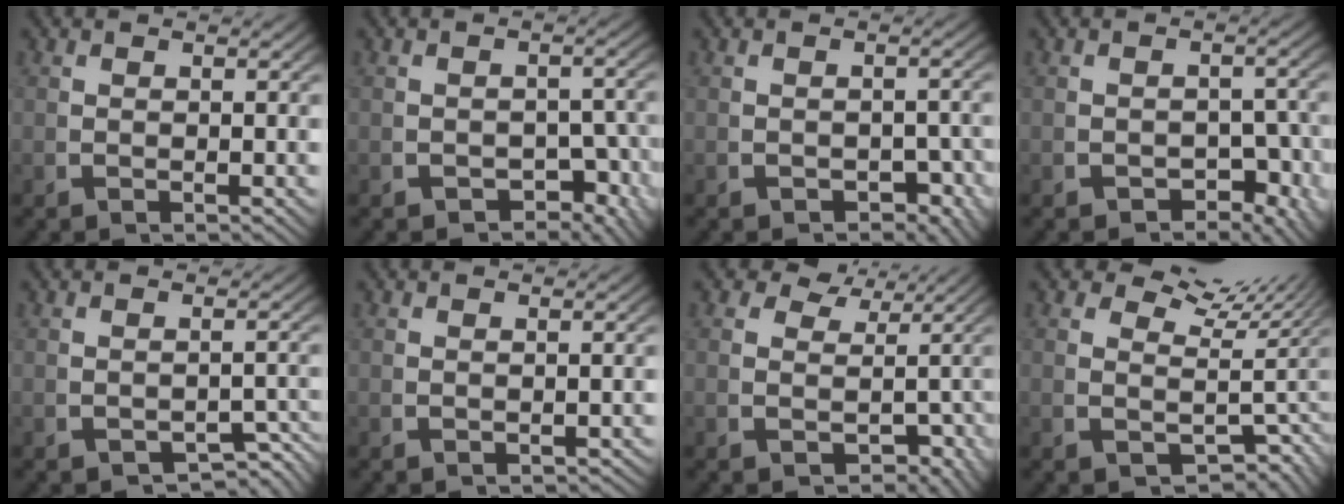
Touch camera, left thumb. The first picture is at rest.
{"total": 3.5, "force": [-2.0, 2.1, 2.0], "torque": [-0.024, -0.020, -0.026]}
{"total": 2.1, "force": [-1.3, 1.3, 1.0], "torque": [-0.012, -0.012, -0.020]}
{"total": 3.1, "force": [-1.8, 1.9, 1.7], "torque": [-0.021, -0.016, -0.028]}
{"total": 3.0, "force": [-2.0, 1.6, 1.5], "torque": [-0.014, -0.012, -0.030]}
{"total": 1.1, "force": [-1.1, 0.2, 0.1], "torque": [-0.002, -0.002, -0.014]}
{"total": 3.3, "force": [0.7, 2.7, 1.7], "torque": [-0.022, -0.016, 0.018]}
{"total": 5.5, "force": [1.6, 3.8, 3.6], "torque": [-0.040, -0.011, 0.031]}